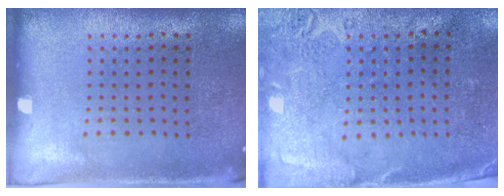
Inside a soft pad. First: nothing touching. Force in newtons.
{"total": 2.7, "press": 2.2, "slide": 1.6}